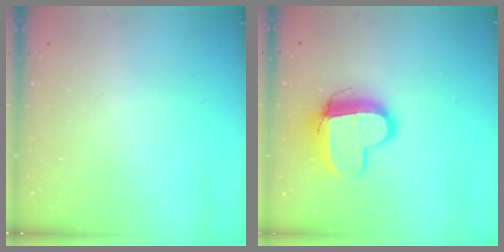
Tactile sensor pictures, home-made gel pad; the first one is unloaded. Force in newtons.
{"total": 12.9, "press": 12.8, "slide": 1.4}